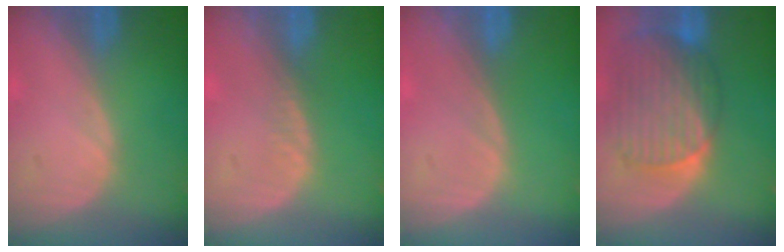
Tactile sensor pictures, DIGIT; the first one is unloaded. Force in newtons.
{"total": 0.9, "press": 0.9, "slide": 0.2}
{"total": 0.0}
{"total": 10.7, "press": 9.1, "slide": 5.6}